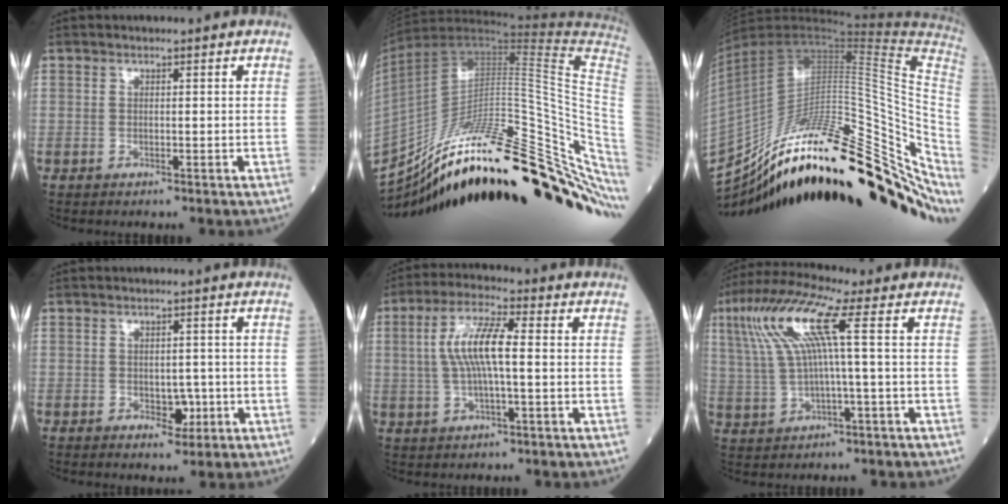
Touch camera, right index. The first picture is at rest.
{"total": 38.2, "force": [-22.4, 8.2, 29.9], "torque": [-0.391, 0.002, -0.335]}
{"total": 37.8, "force": [-19.3, 11.2, 30.6], "torque": [-0.439, 0.007, -0.299]}
{"total": 2.9, "force": [-1.0, 1.8, 2.1], "torque": [-0.021, 0.003, -0.010]}
{"total": 8.4, "force": [0.6, 1.6, 8.2], "torque": [-0.169, 0.015, 0.007]}
{"total": 10.5, "force": [2.9, 0.3, 10.1], "torque": [-0.223, 0.031, 0.059]}